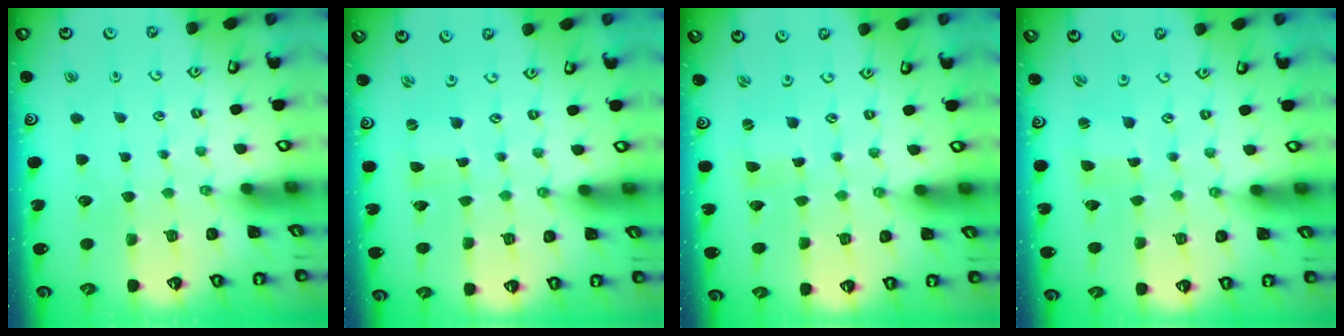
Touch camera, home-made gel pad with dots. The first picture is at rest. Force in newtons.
{"total": 0.0}
{"total": 0.0}
{"total": 0.9, "press": 0.9, "slide": 0.1}